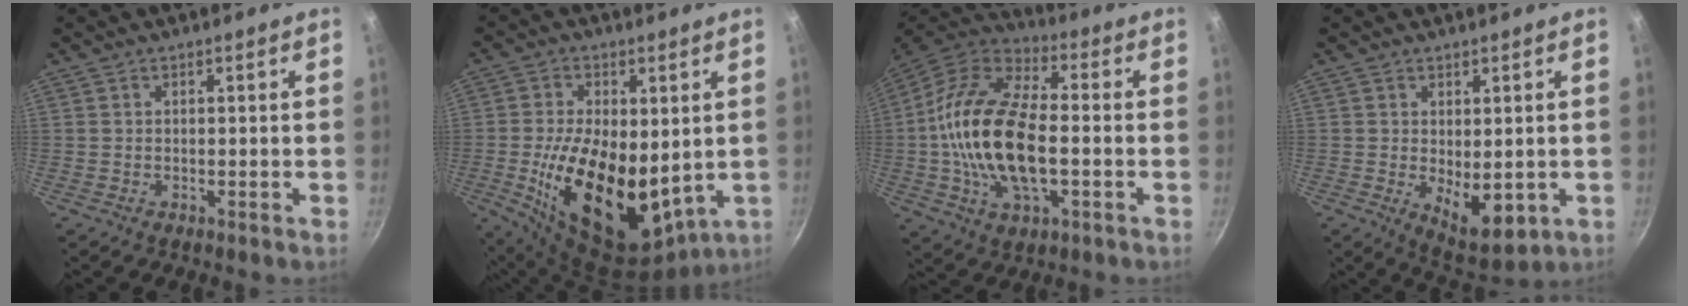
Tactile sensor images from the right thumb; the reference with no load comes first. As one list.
[{"total": 21.1, "force": [-0.6, 11.6, 17.6], "torque": [-0.291, -0.023, 0.006]}, {"total": 21.2, "force": [-1.9, 10.7, 18.2], "torque": [-0.341, 0.031, -0.046]}, {"total": 8.1, "force": [-0.5, 4.3, 6.9], "torque": [-0.081, -0.022, 0.008]}]